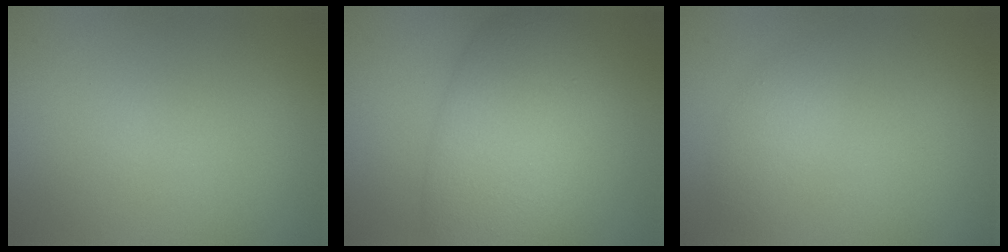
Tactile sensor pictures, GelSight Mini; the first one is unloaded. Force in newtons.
{"total": 9.5, "press": 9.5, "slide": 0.5}
{"total": 1.7, "press": 1.7, "slide": 0.1}